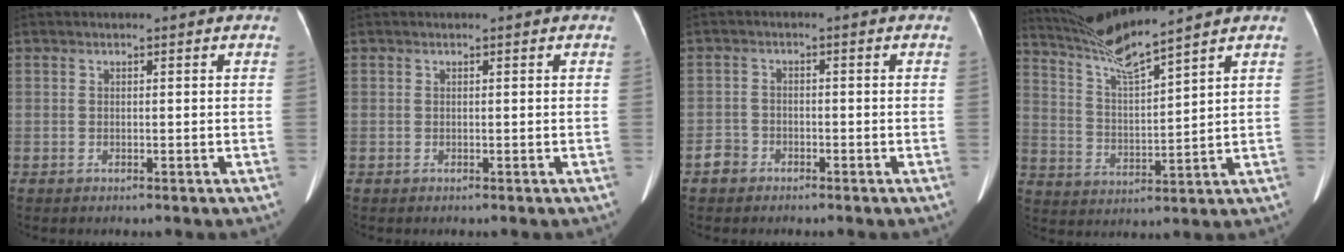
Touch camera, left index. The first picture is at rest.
{"total": 0.0}
{"total": 2.4, "force": [-1.7, 1.7, 0.3], "torque": [-0.013, 0.005, -0.034]}
{"total": 9.1, "force": [8.1, -2.0, 3.5], "torque": [-0.077, -0.006, 0.160]}